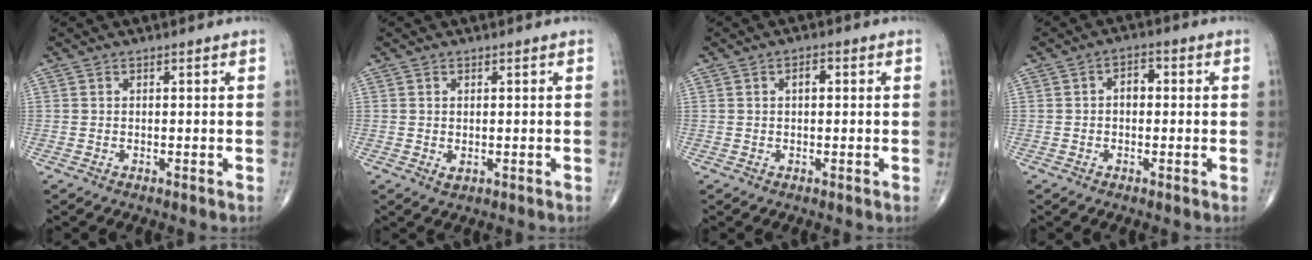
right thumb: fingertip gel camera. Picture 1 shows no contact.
{"total": 1.4, "force": [-0.1, 0.8, 1.1], "torque": [-0.019, -0.003, 0.003]}
{"total": 1.8, "force": [0.3, 0.9, 1.5], "torque": [-0.020, 0.005, 0.002]}
{"total": 3.2, "force": [0.0, 2.1, 2.4], "torque": [-0.022, 0.014, -0.007]}